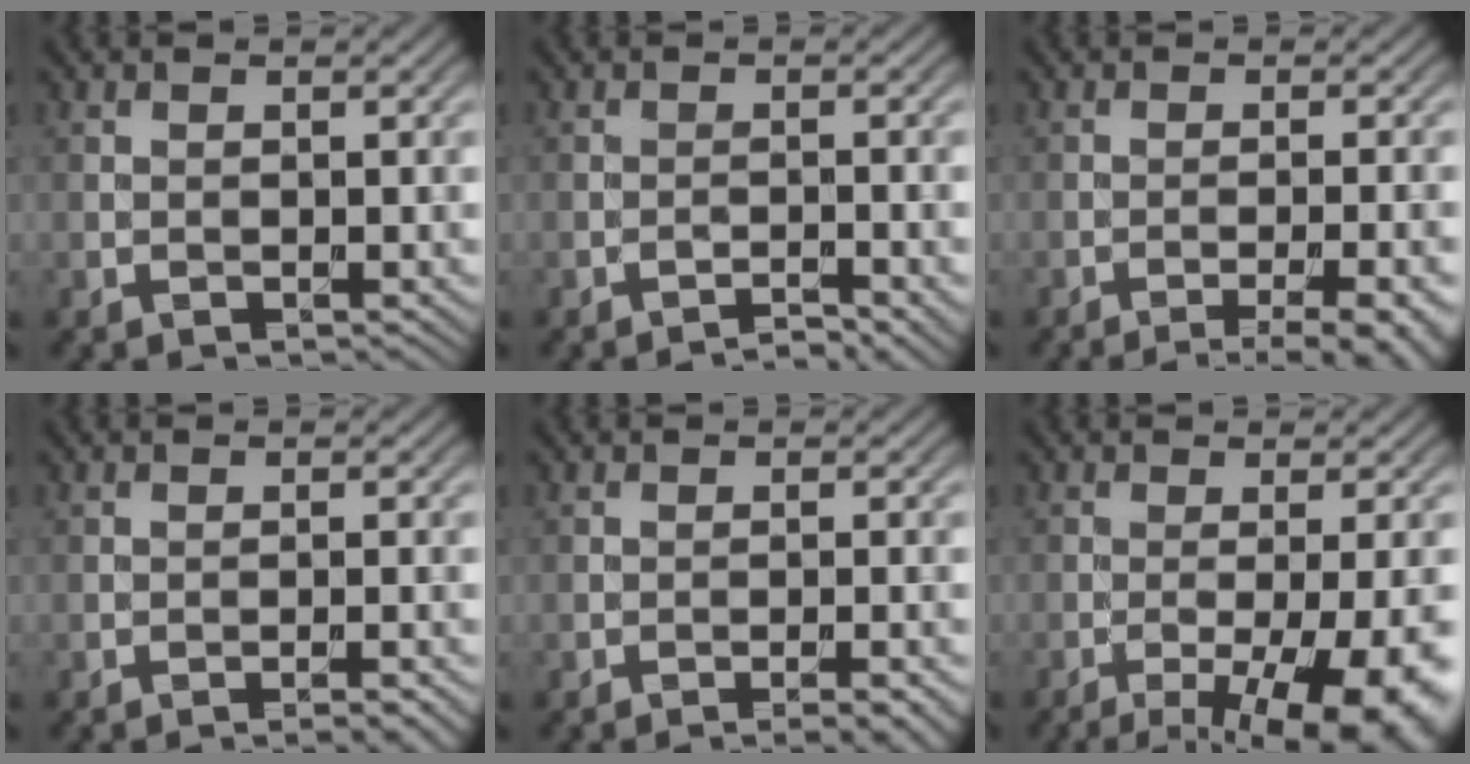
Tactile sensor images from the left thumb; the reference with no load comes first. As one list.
[{"total": 2.2, "force": [-1.8, 0.1, 1.3], "torque": [-0.019, 0.005, -0.033]}, {"total": 7.6, "force": [-4.9, 1.7, 5.6], "torque": [-0.065, 0.006, -0.058]}, {"total": 2.4, "force": [-1.7, 0.2, 1.7], "torque": [-0.020, 0.008, -0.030]}, {"total": 3.5, "force": [-2.4, 0.4, 2.5], "torque": [-0.033, 0.012, -0.040]}, {"total": 12.7, "force": [-6.3, 3.4, 10.5], "torque": [-0.139, -0.011, -0.078]}]